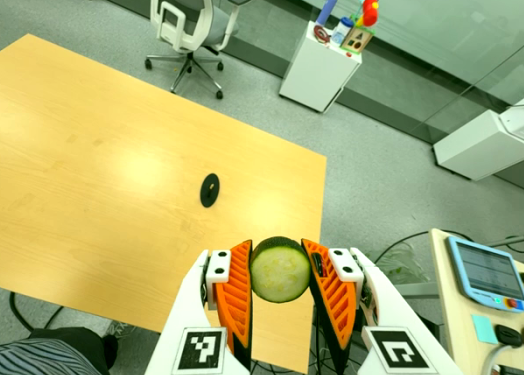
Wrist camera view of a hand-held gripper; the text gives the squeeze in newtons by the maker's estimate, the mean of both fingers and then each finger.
{"total": 11.4, "left": 10.6, "right": 12.3}